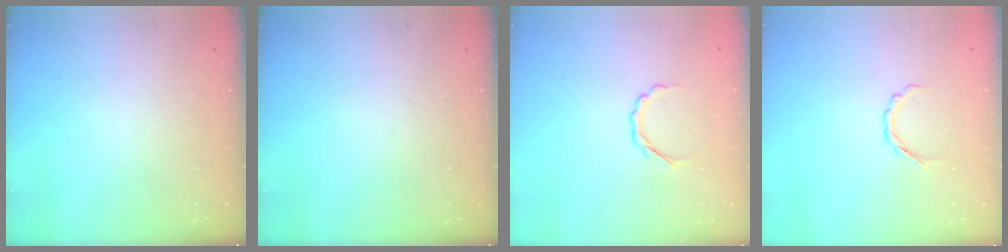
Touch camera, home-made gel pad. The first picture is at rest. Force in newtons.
{"total": 0.0}
{"total": 4.2, "press": 4.0, "slide": 1.0}
{"total": 3.2, "press": 3.1, "slide": 0.8}